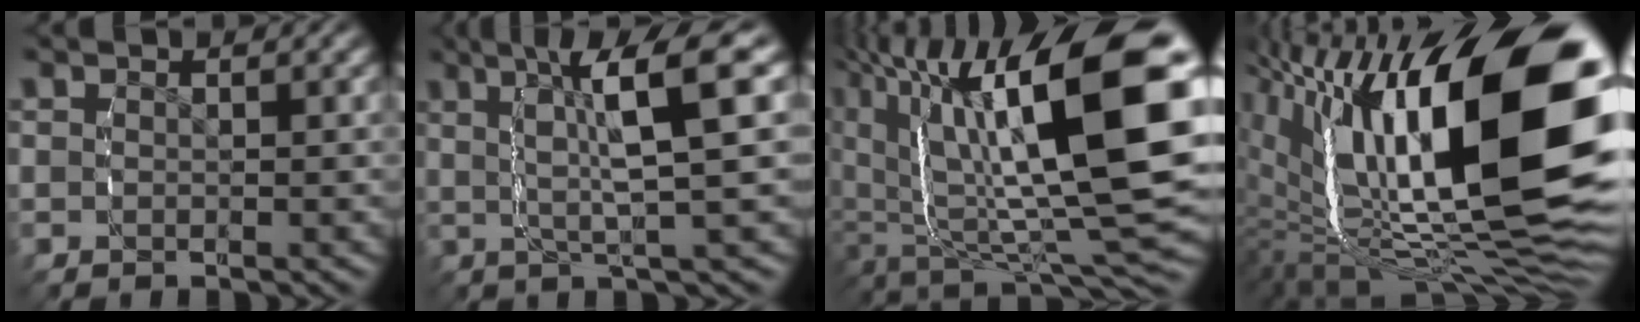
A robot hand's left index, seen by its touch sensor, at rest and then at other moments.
{"total": 7.8, "force": [2.7, 1.0, 7.2], "torque": [-0.103, 0.018, 0.038]}
{"total": 17.5, "force": [0.0, 8.2, 15.5], "torque": [-0.236, -0.020, 0.017]}
{"total": 20.0, "force": [-0.4, 9.6, 17.6], "torque": [-0.292, -0.017, 0.015]}